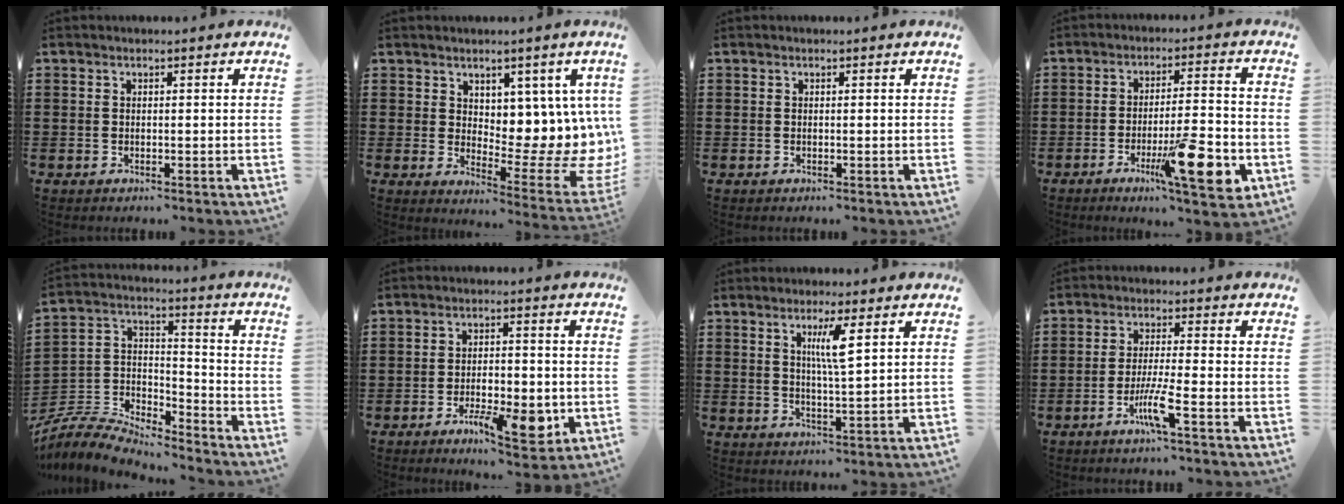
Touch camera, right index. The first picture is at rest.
{"total": 6.6, "force": [4.0, 3.8, 3.7], "torque": [-0.058, -0.049, 0.072]}
{"total": 0.0}
{"total": 12.1, "force": [-4.7, 1.9, 11.0], "torque": [-0.183, -0.004, -0.077]}
{"total": 7.0, "force": [-6.6, 1.5, 1.5], "torque": [-0.054, -0.007, -0.138]}
{"total": 7.9, "force": [-3.1, 3.2, 6.5], "torque": [-0.107, -0.004, -0.051]}
{"total": 4.8, "force": [2.0, 0.3, 4.4], "torque": [-0.092, 0.000, 0.030]}
{"total": 8.4, "force": [-3.8, 0.0, 7.4], "torque": [-0.149, -0.016, -0.072]}